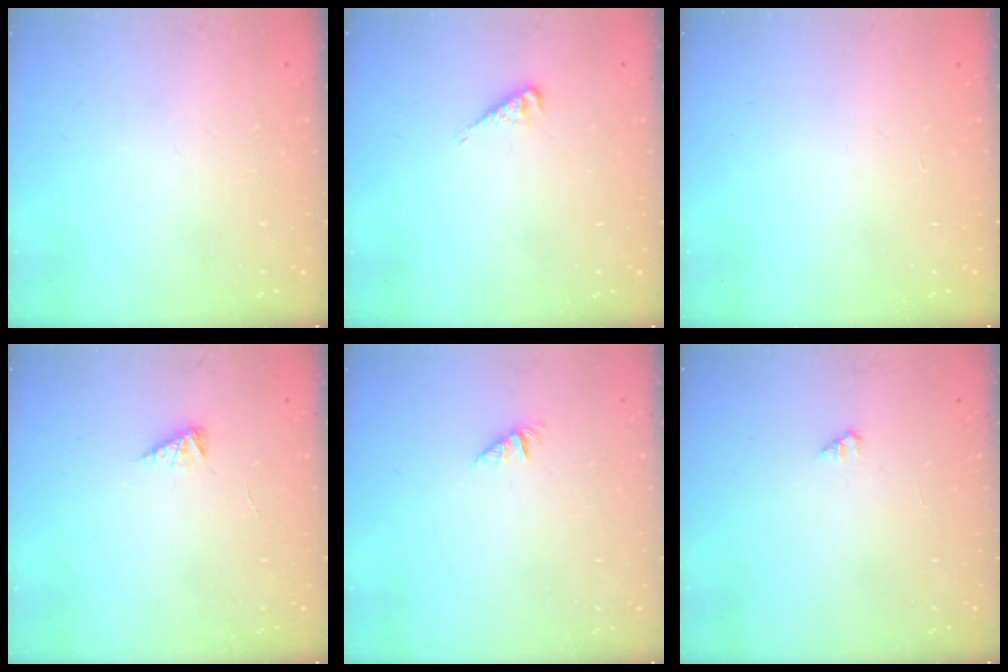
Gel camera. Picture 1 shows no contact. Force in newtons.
{"total": 4.2, "press": 4.1, "slide": 0.7}
{"total": 0.0}
{"total": 2.3, "press": 2.3, "slide": 0.4}
{"total": 0.8, "press": 0.8, "slide": 0.1}
{"total": 1.4, "press": 1.3, "slide": 0.1}